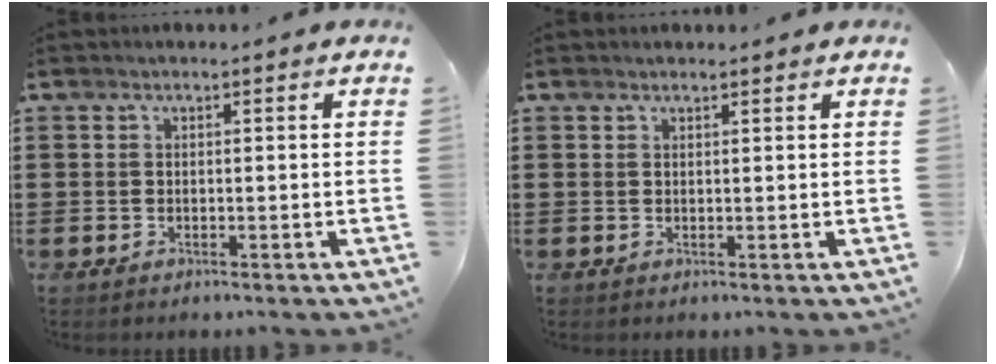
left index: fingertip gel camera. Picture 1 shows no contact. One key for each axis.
{"total": 0.8, "fx": 0.7, "fy": 0.1, "fz": 0.2, "tx": -0.006, "ty": 0.001, "tz": 0.014}